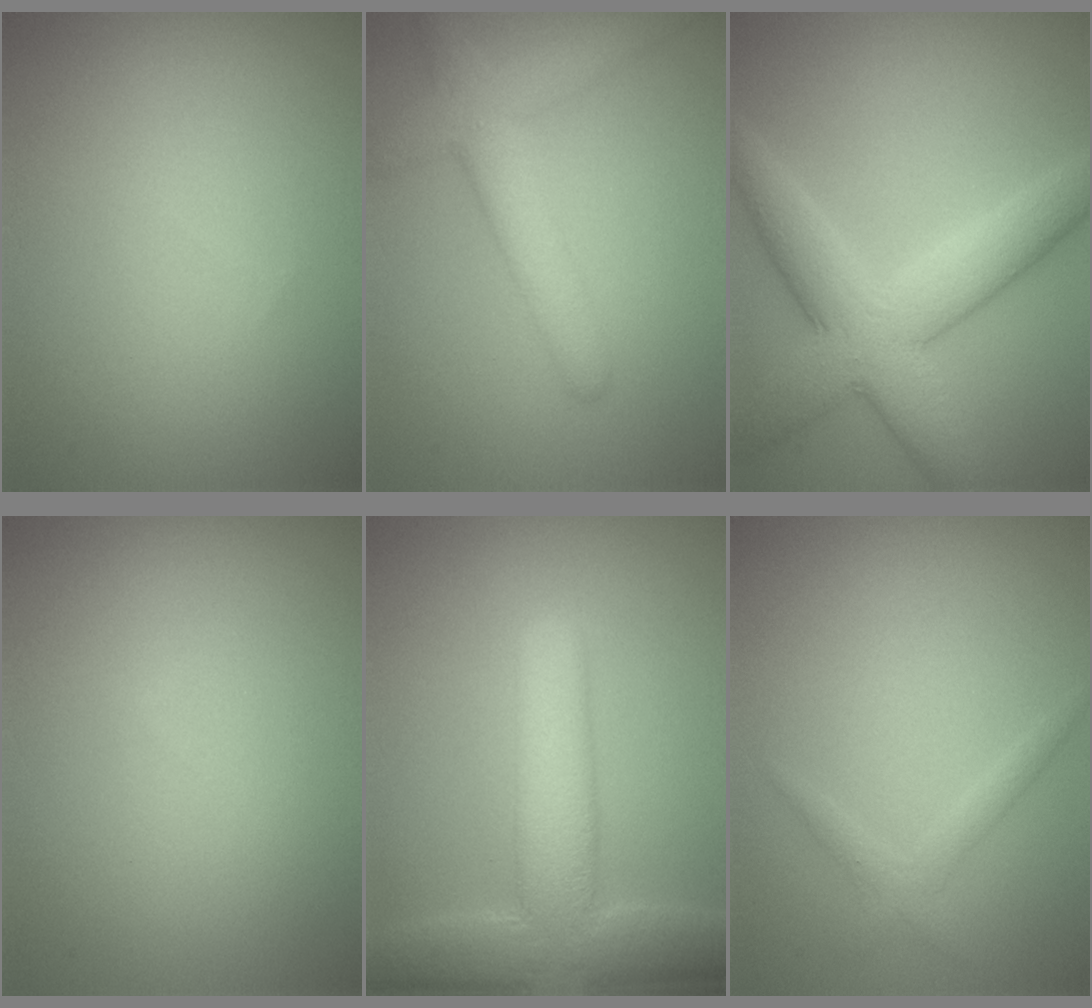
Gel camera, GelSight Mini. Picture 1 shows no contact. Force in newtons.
{"total": 4.3, "press": 4.3, "slide": 0.3}
{"total": 7.1, "press": 7.1, "slide": 0.3}
{"total": 0.0}
{"total": 7.8, "press": 7.8, "slide": 0.6}
{"total": 1.4, "press": 1.4, "slide": 0.1}